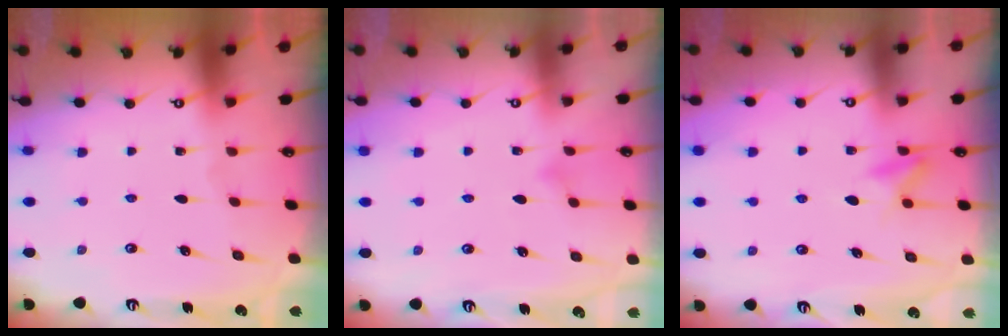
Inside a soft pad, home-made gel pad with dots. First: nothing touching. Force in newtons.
{"total": 6.3, "press": 6.3, "slide": 0.6}
{"total": 8.1, "press": 8.1, "slide": 1.0}